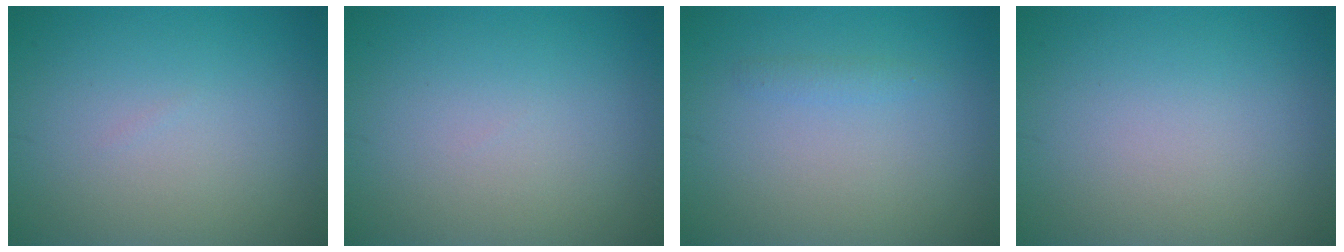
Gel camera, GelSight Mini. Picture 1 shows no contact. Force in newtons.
{"total": 0.0}
{"total": 0.8, "press": 0.8, "slide": 0.1}
{"total": 0.0}